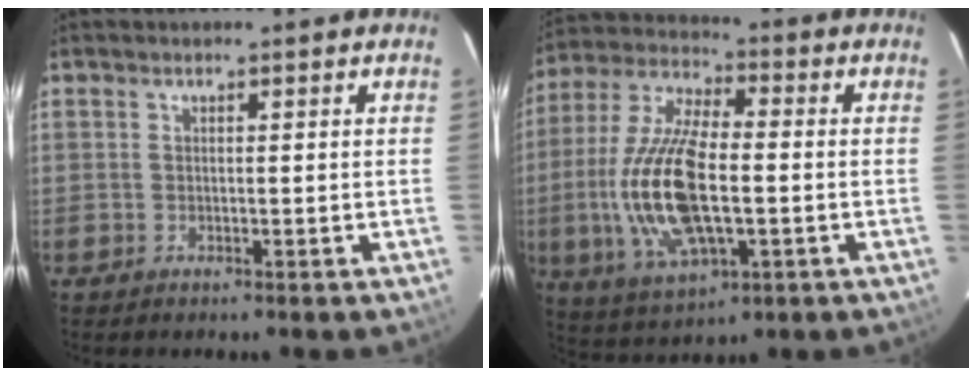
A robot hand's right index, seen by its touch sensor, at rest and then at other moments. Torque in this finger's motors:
{"motor_torque": [2.14, 0.00, 1.05, 0.21]}